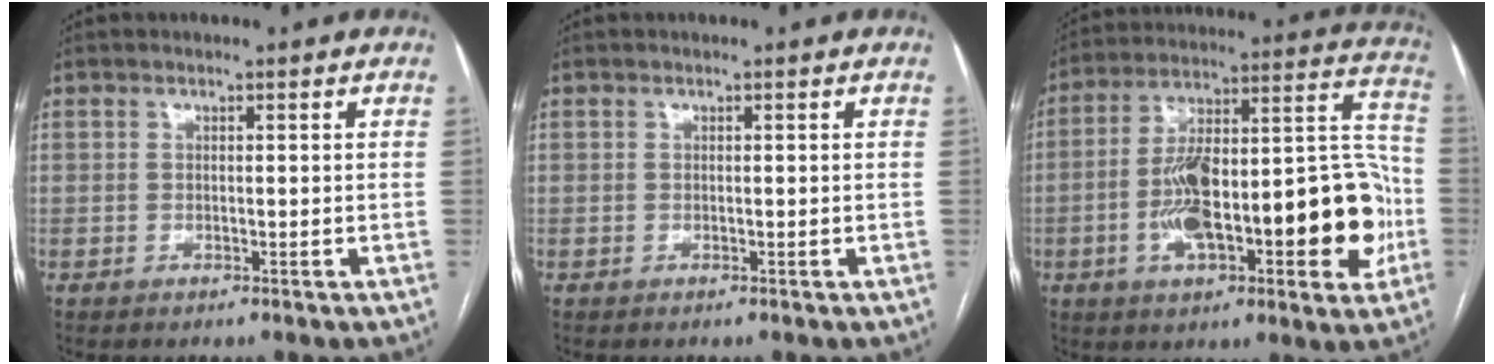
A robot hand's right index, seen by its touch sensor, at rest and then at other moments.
{"total": 0.0}
{"total": 25.9, "force": [-5.9, 7.0, 24.2], "torque": [-0.330, 0.034, -0.079]}